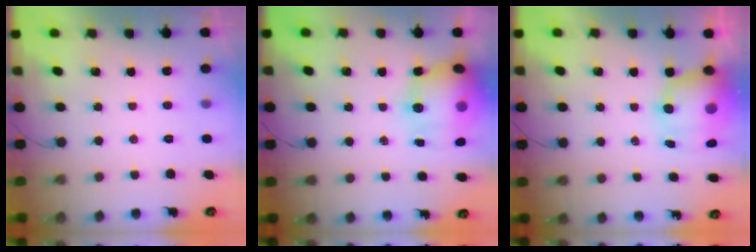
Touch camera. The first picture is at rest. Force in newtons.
{"total": 19.1, "press": 17.0, "slide": 8.7}
{"total": 10.3, "press": 9.9, "slide": 2.8}